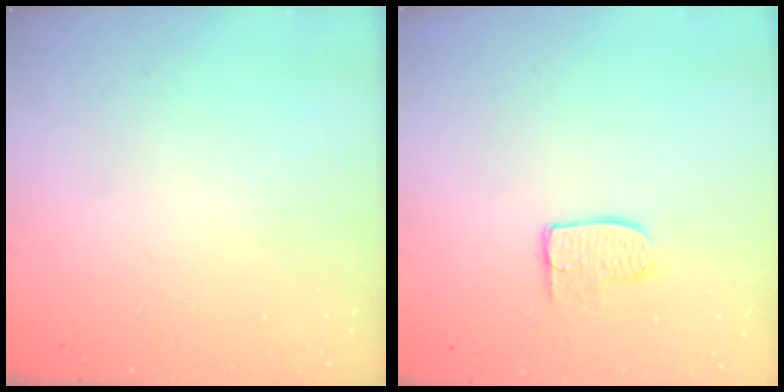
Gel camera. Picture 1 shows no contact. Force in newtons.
{"total": 6.2, "press": 6.2, "slide": 0.4}